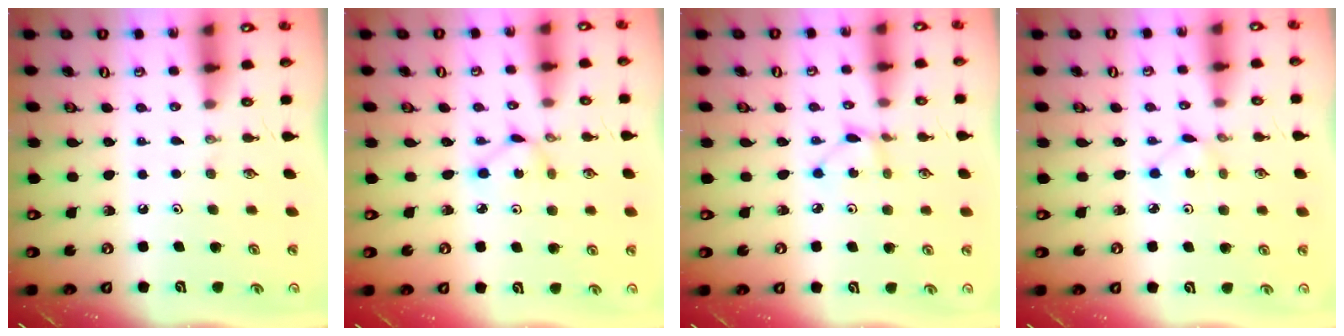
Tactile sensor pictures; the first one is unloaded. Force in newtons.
{"total": 3.0, "press": 3.0, "slide": 0.1}
{"total": 2.1, "press": 2.1, "slide": 0.3}
{"total": 1.2, "press": 1.2, "slide": 0.2}